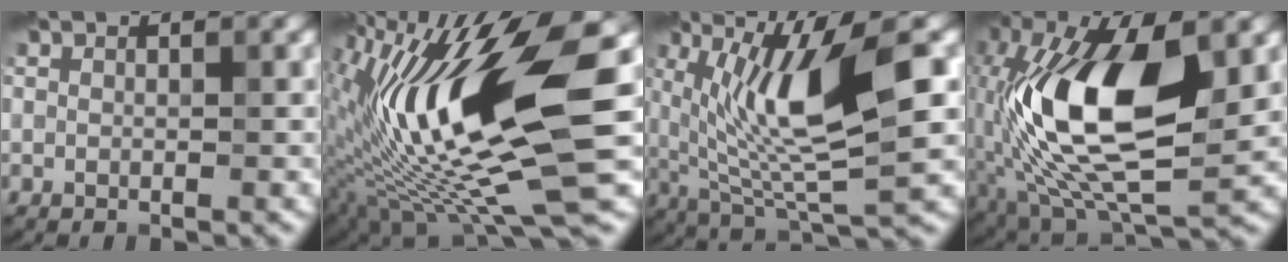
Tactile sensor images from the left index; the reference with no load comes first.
{"total": 16.0, "force": [0.0, 4.9, 15.3], "torque": [-0.278, 0.006, -0.001]}
{"total": 10.7, "force": [1.9, 2.8, 10.1], "torque": [-0.177, -0.009, 0.041]}
{"total": 13.1, "force": [0.0, 6.1, 11.6], "torque": [-0.224, 0.003, -0.008]}